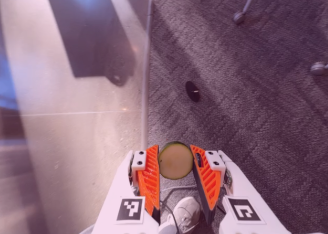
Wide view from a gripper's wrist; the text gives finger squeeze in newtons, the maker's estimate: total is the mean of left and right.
{"total": 12.5, "left": 12.8, "right": 12.2}